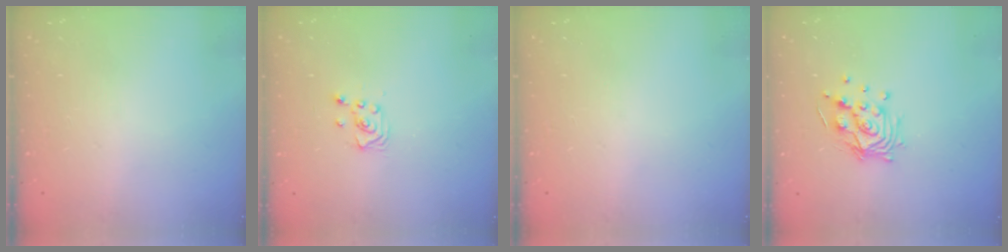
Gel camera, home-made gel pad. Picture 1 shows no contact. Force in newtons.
{"total": 2.2, "press": 2.2, "slide": 0.3}
{"total": 0.0}
{"total": 11.5, "press": 11.4, "slide": 1.0}